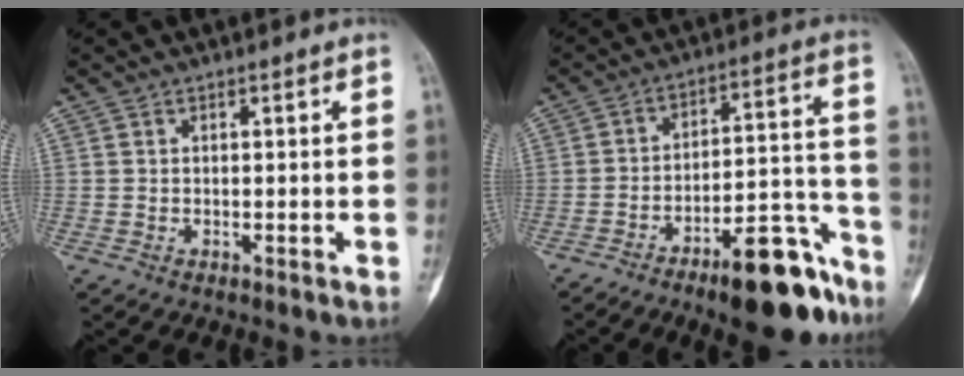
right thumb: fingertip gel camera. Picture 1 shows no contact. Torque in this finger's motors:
{"motor_torque": [2.94, 2.06, 1.08, -1.17, 0.24]}